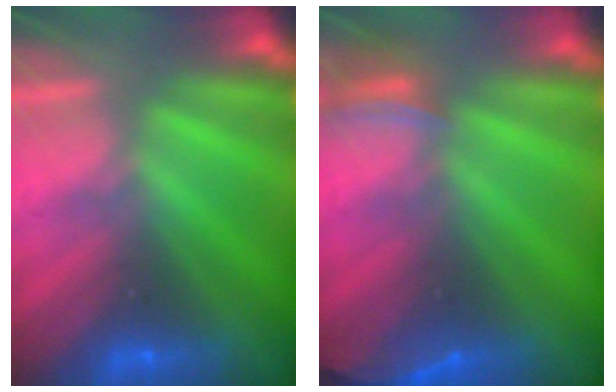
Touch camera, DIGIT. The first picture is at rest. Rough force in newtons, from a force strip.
{"total": 2.6}